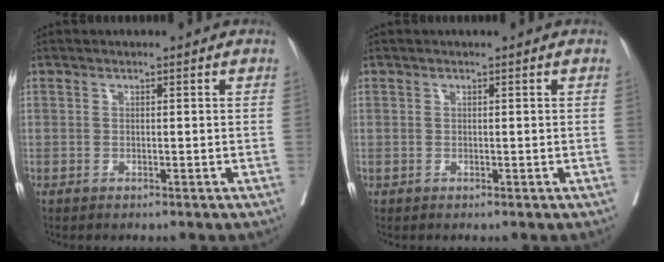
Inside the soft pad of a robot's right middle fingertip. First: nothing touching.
{"total": 0.0}